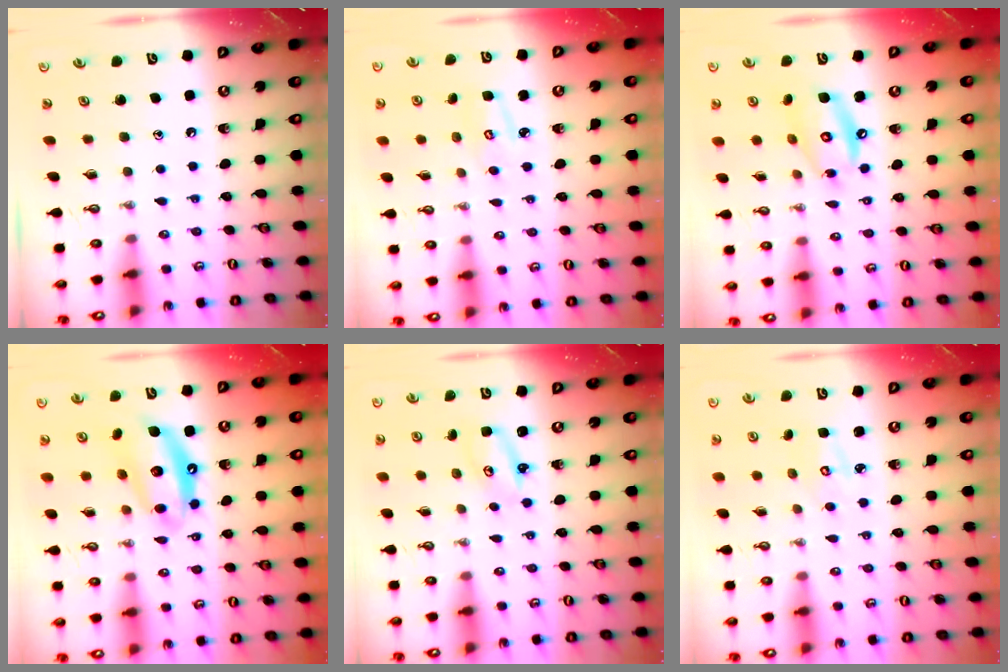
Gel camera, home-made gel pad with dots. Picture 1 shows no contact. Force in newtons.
{"total": 4.2, "press": 4.2, "slide": 0.4}
{"total": 12.2, "press": 12.2, "slide": 1.0}
{"total": 12.4, "press": 12.4, "slide": 1.0}
{"total": 2.7, "press": 2.7, "slide": 0.2}
{"total": 2.7, "press": 2.7, "slide": 0.0}